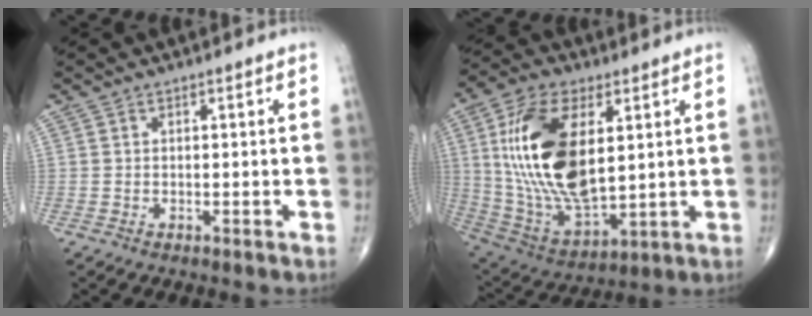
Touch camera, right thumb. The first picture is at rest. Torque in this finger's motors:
{"motor_torque": [-0.16, 3.38, 2.15, 0.62, 0.79]}